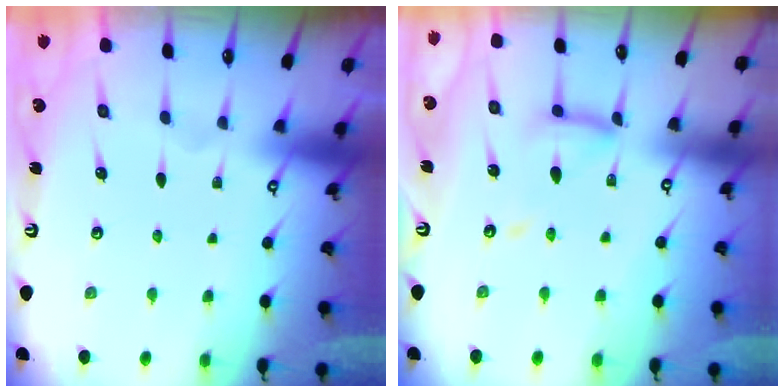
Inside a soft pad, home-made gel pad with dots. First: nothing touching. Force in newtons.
{"total": 12.0, "press": 12.0, "slide": 1.1}